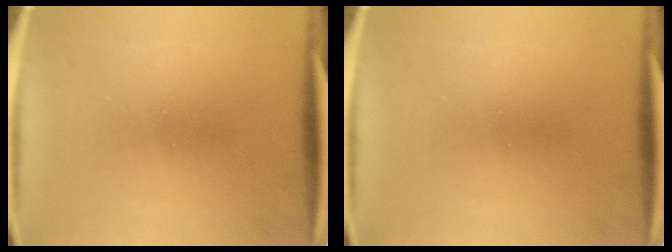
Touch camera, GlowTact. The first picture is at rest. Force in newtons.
{"total": 0.0}